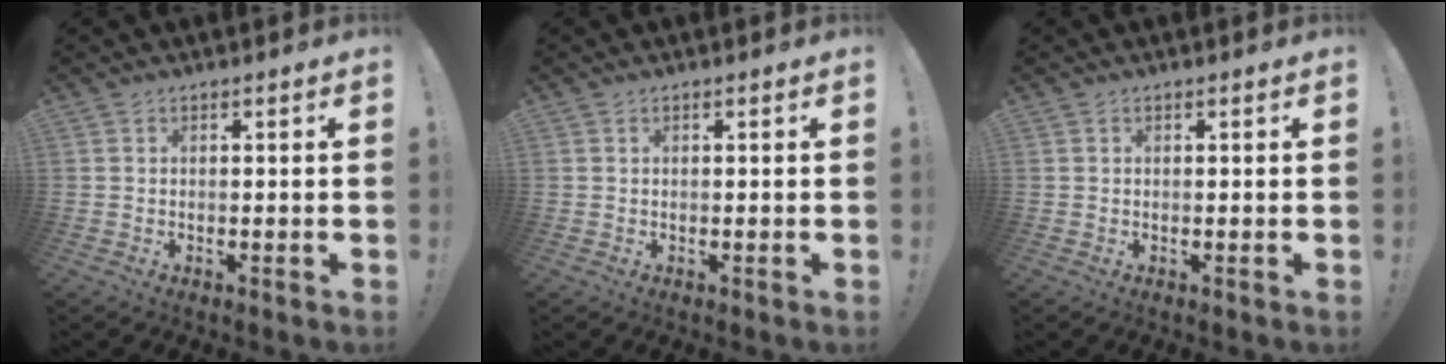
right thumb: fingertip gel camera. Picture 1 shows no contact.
{"total": 0.0}
{"total": 0.0}